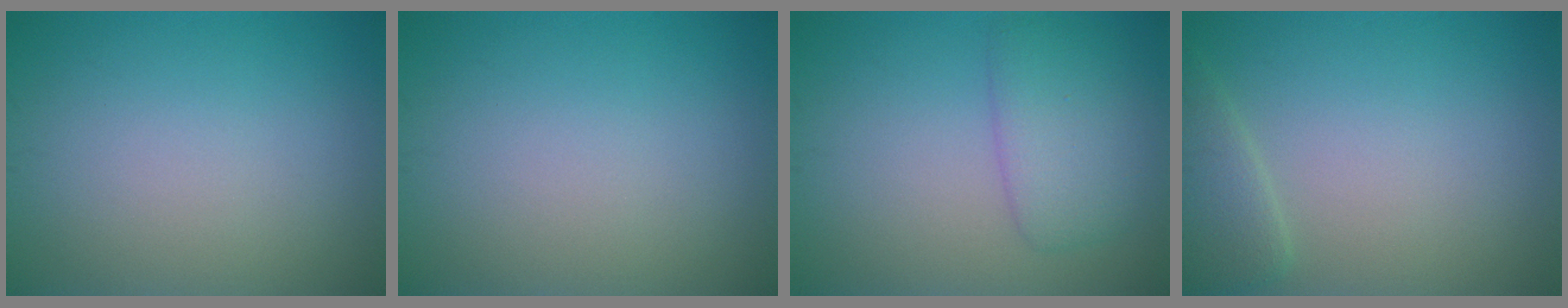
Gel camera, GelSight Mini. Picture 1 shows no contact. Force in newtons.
{"total": 0.0}
{"total": 3.8, "press": 3.8, "slide": 0.2}
{"total": 2.4, "press": 2.4, "slide": 0.0}